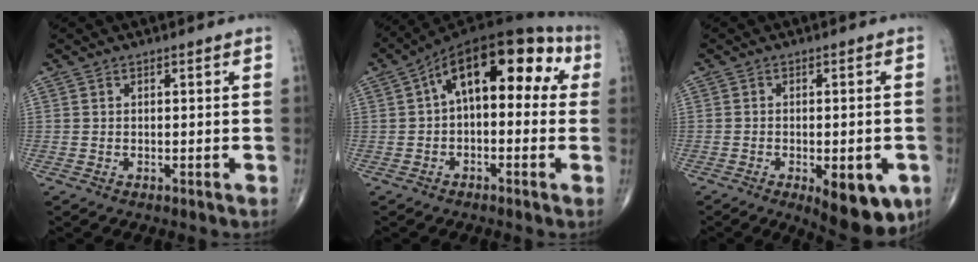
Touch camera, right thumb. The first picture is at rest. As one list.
[{"total": 16.0, "force": [3.2, 8.2, 13.4], "torque": [-0.162, 0.050, 0.034]}, {"total": 11.1, "force": [-4.6, 4.5, 9.0], "torque": [-0.098, -0.002, -0.053]}]